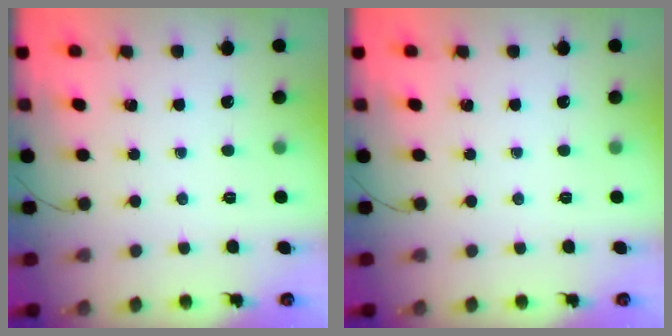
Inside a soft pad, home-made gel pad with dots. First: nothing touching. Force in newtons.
{"total": 0.0}